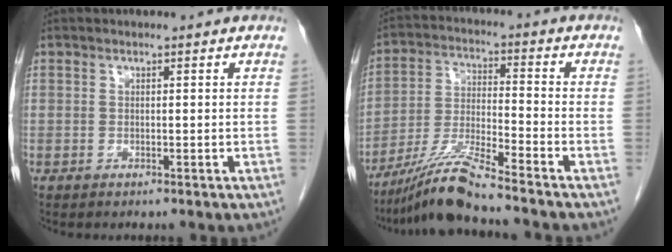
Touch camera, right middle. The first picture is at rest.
{"total": 9.8, "force": [-8.2, -1.3, 5.1], "torque": [-0.105, -0.021, -0.156]}